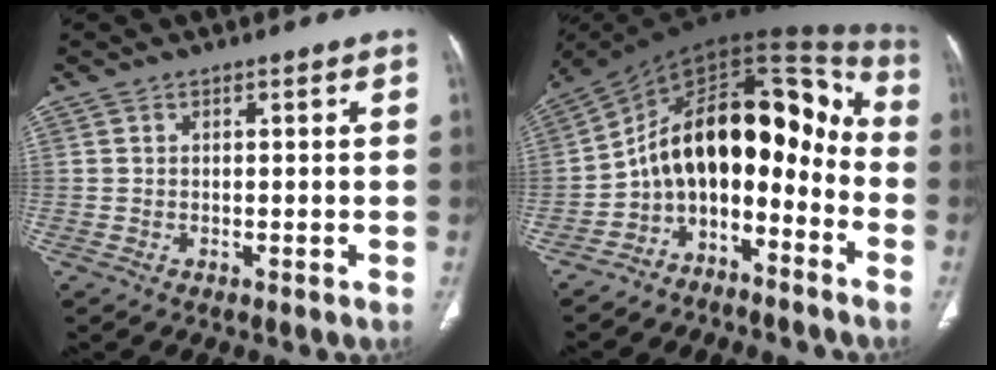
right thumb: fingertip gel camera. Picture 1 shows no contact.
{"total": 17.7, "force": [-6.1, 10.3, 13.1], "torque": [-0.159, 0.133, -0.106]}